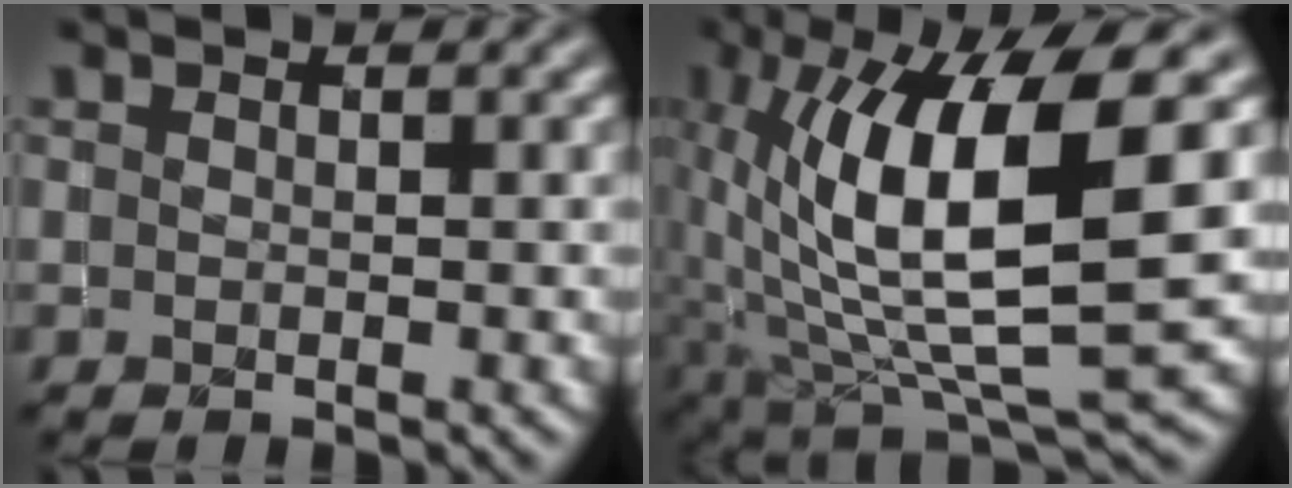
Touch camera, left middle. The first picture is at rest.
{"total": 11.9, "force": [1.9, 3.7, 11.2], "torque": [-0.193, -0.002, 0.041]}